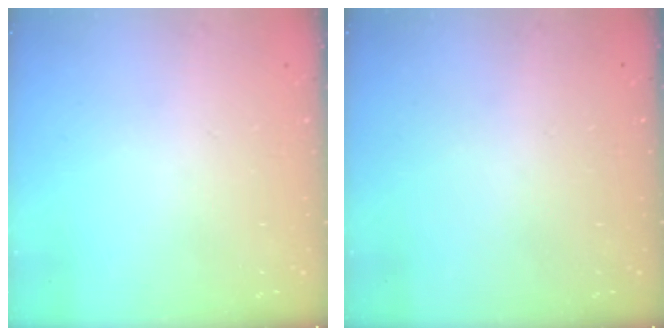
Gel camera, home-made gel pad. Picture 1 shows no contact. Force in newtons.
{"total": 0.0}